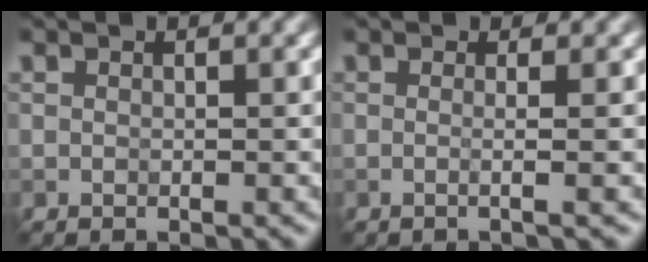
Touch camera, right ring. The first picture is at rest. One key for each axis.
{"total": 2.6, "fx": 0.2, "fy": 1.1, "fz": 2.3, "tx": -0.016, "ty": -0.001, "tz": -0.029}